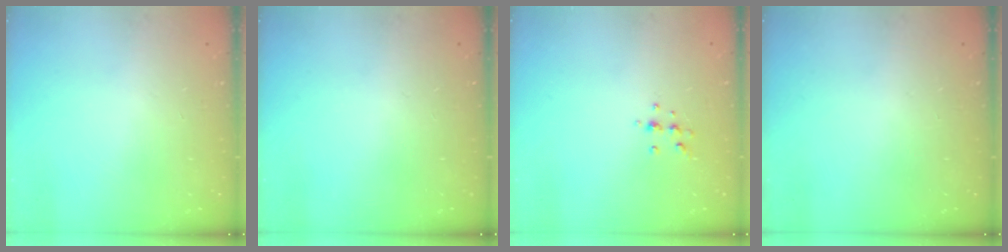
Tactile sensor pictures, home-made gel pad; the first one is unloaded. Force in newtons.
{"total": 0.0}
{"total": 6.2, "press": 6.1, "slide": 0.8}
{"total": 0.0}